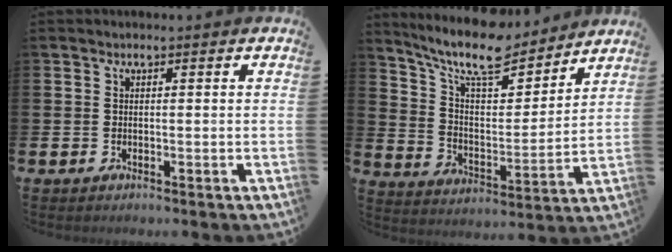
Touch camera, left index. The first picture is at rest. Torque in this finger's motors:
{"motor_torque": [1.10, -1.04, 0.45, 0.21]}